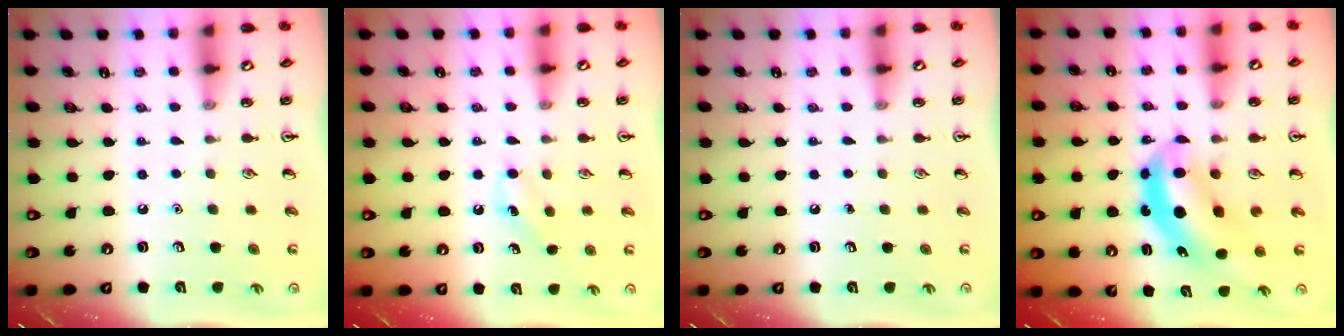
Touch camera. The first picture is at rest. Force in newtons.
{"total": 5.9, "press": 5.7, "slide": 1.6}
{"total": 0.0}
{"total": 6.9, "press": 6.6, "slide": 1.9}